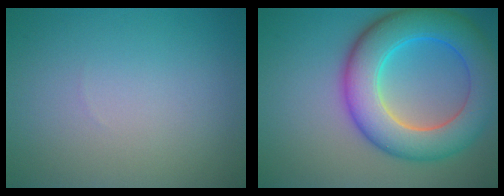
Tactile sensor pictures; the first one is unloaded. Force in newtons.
{"total": 9.5, "press": 9.5, "slide": 0.4}